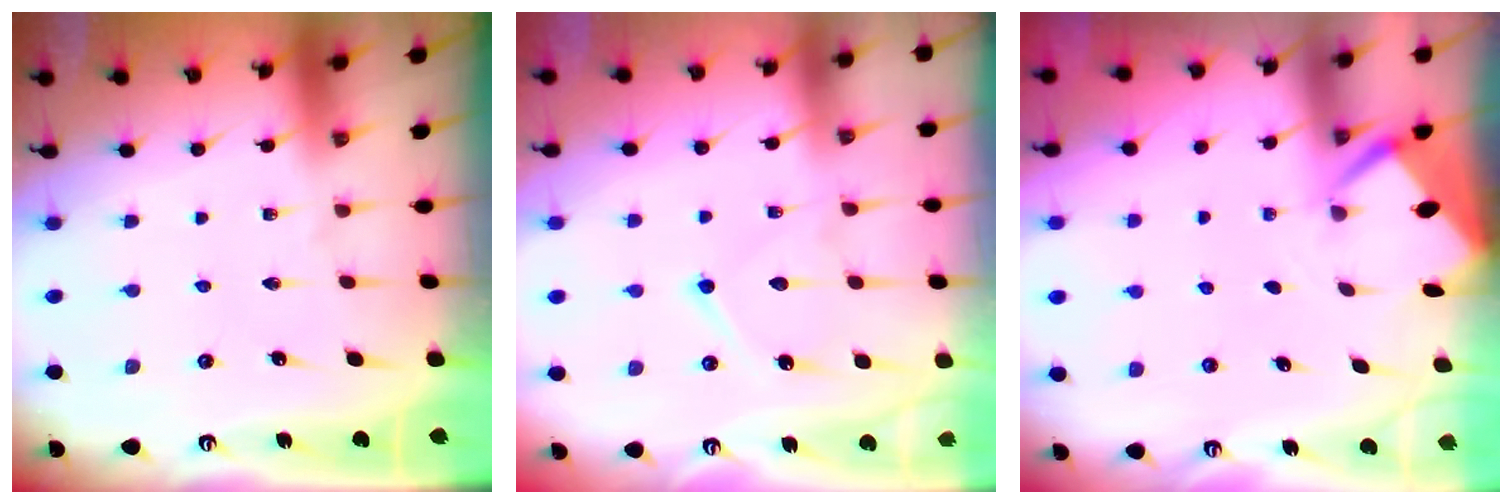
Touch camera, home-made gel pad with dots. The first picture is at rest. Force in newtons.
{"total": 9.7, "press": 9.6, "slide": 0.8}
{"total": 2.6, "press": 2.6, "slide": 0.4}